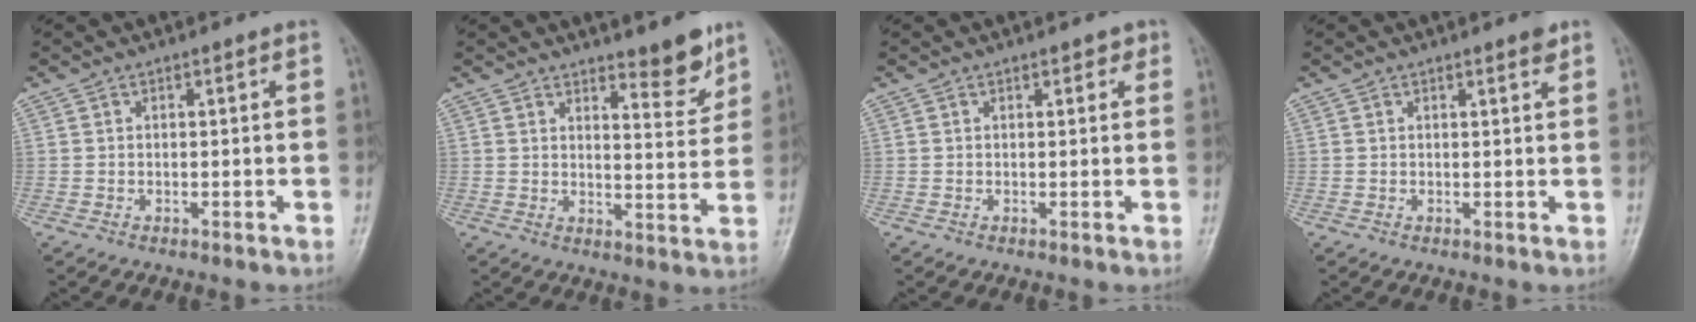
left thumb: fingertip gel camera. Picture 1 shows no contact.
{"total": 6.8, "force": [5.2, 1.7, 3.9], "torque": [-0.036, -0.047, 0.075]}
{"total": 1.5, "force": [1.0, 0.9, 0.8], "torque": [0.002, -0.002, 0.007]}
{"total": 1.6, "force": [1.2, 0.3, 1.1], "torque": [-0.013, -0.006, 0.015]}